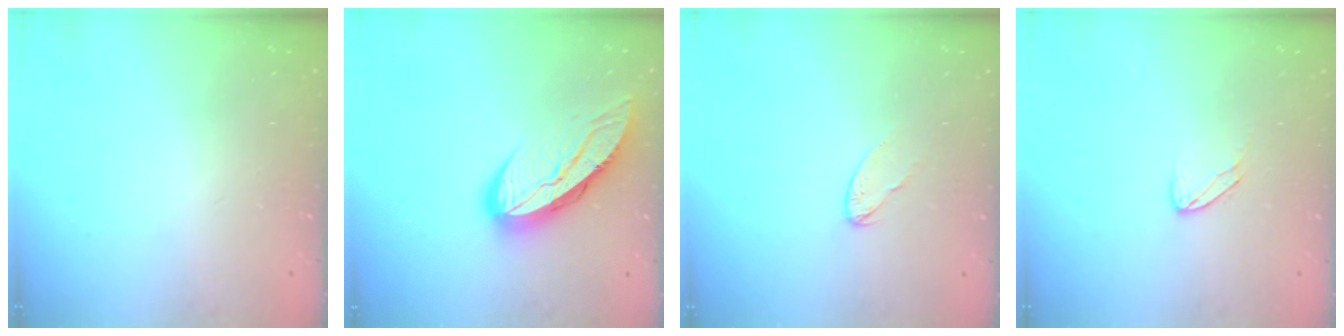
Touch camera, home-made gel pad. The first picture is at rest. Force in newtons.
{"total": 12.9, "press": 12.9, "slide": 0.9}
{"total": 5.7, "press": 5.7, "slide": 0.5}
{"total": 6.1, "press": 6.1, "slide": 0.6}